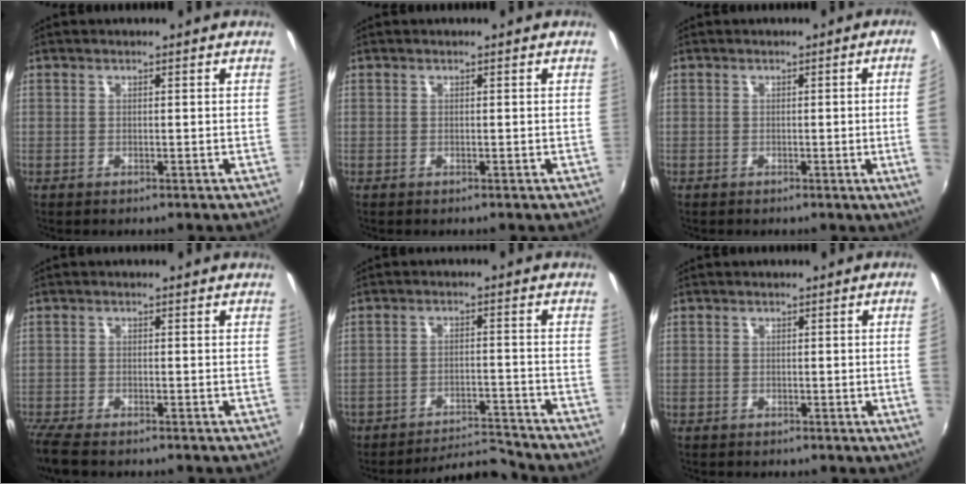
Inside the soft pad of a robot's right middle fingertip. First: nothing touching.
{"total": 0.0}
{"total": 5.1, "force": [0.1, -1.7, 4.9], "torque": [-0.068, -0.008, 0.004]}
{"total": 5.5, "force": [-4.6, 1.0, 2.9], "torque": [-0.077, -0.025, -0.087]}
{"total": 7.1, "force": [-7.1, 0.2, -0.3], "torque": [-0.014, 0.014, -0.114]}
{"total": 2.4, "force": [-0.2, -1.4, 1.9], "torque": [-0.029, -0.011, 0.002]}